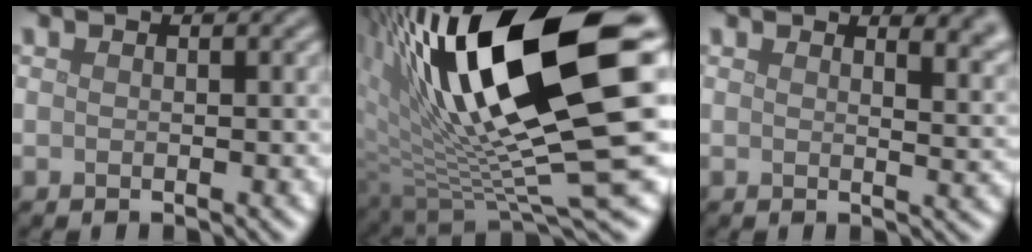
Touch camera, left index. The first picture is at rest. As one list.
[{"total": 17.6, "force": [5.2, 4.7, 16.2], "torque": [-0.279, -0.005, 0.096]}, {"total": 5.0, "force": [3.2, 2.2, 3.2], "torque": [-0.015, 0.012, 0.035]}]